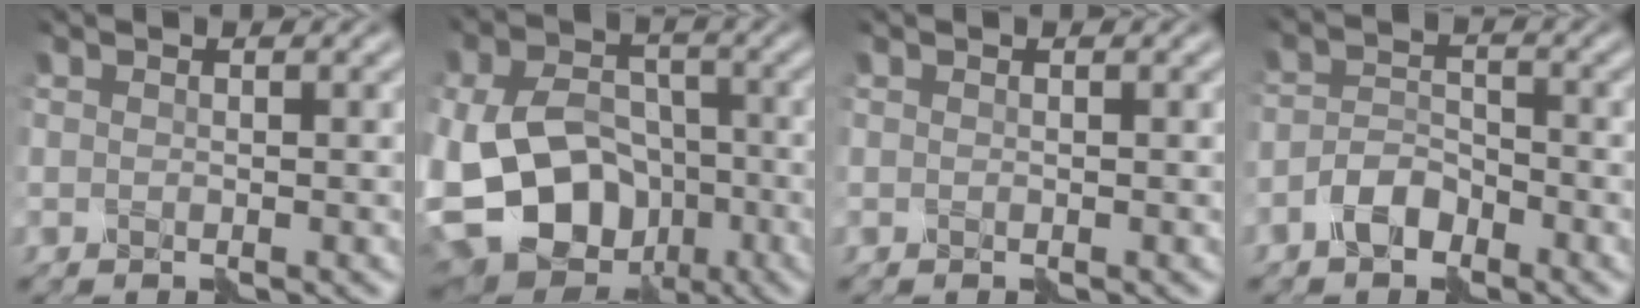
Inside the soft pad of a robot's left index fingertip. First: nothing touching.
{"total": 18.4, "force": [-5.4, 15.4, 8.3], "torque": [-0.194, -0.024, -0.099]}
{"total": 0.0}
{"total": 2.8, "force": [-2.0, 1.4, 1.4], "torque": [-0.028, 0.012, -0.043]}